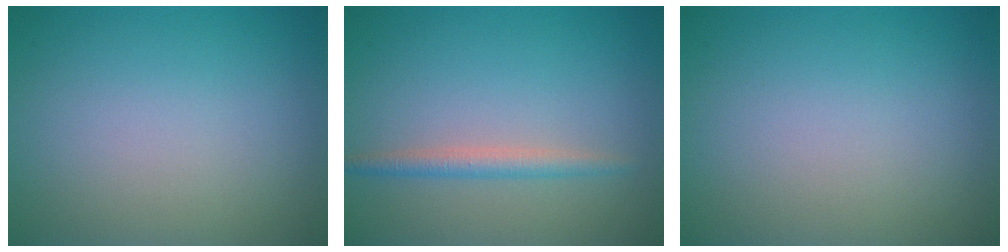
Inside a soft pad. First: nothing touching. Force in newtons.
{"total": 1.8, "press": 1.8, "slide": 0.1}
{"total": 0.0}